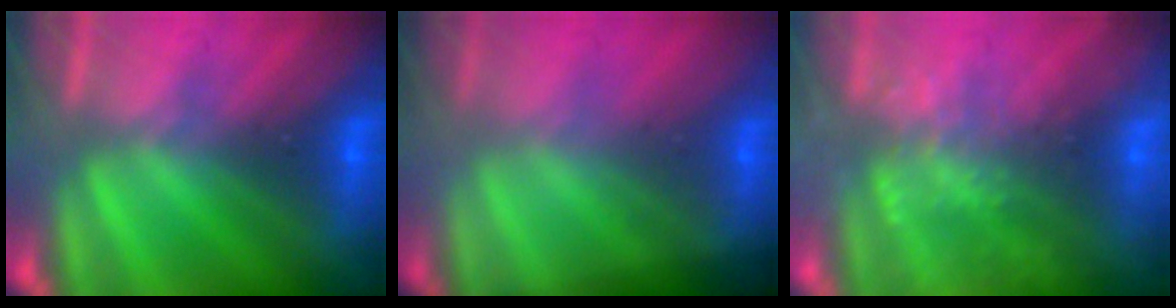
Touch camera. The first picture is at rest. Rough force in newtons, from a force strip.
{"total": 1.4}
{"total": 9.1}